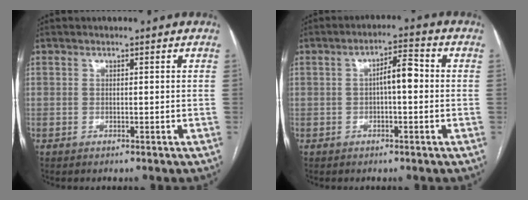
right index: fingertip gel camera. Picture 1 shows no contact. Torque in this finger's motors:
{"motor_torque": [0.82, 0.08, 0.35, 0.08]}